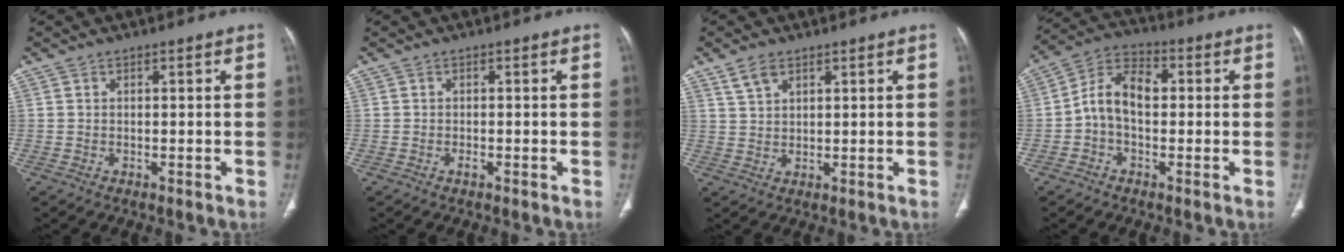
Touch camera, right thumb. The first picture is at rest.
{"total": 0.8, "force": [-0.4, 0.1, 0.6], "torque": [-0.012, 0.000, -0.009]}
{"total": 3.6, "force": [2.5, 1.9, 1.9], "torque": [-0.034, -0.009, 0.055]}
{"total": 8.7, "force": [-0.3, 5.6, 6.7], "torque": [-0.113, 0.034, -0.017]}